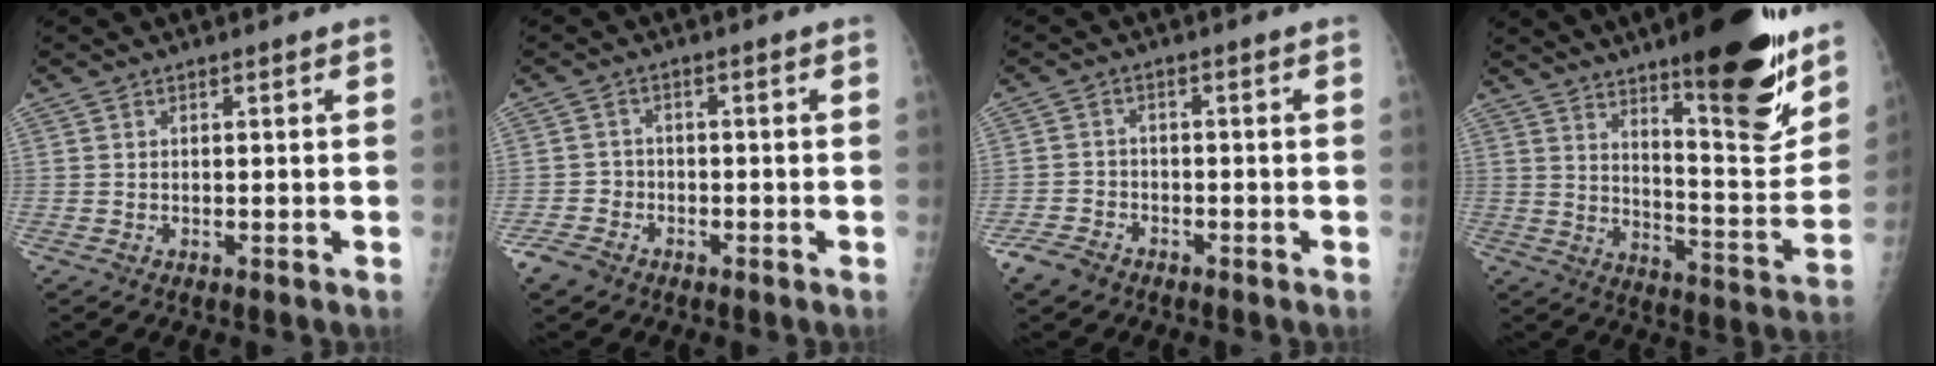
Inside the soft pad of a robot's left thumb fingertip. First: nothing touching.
{"total": 4.2, "force": [-2.7, 3.0, 1.1], "torque": [-0.015, 0.006, -0.052]}
{"total": 4.5, "force": [-3.1, 2.9, 1.4], "torque": [-0.027, 0.006, -0.059]}
{"total": 21.6, "force": [13.8, 4.9, 15.8], "torque": [-0.187, -0.086, 0.210]}